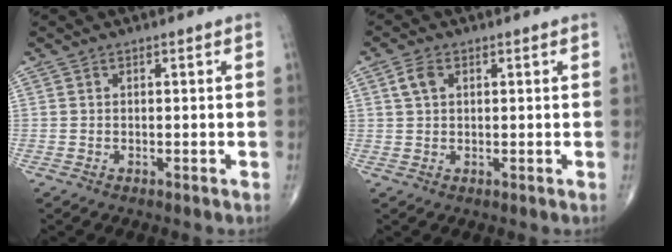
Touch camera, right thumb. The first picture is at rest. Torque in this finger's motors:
{"motor_torque": [-0.08, 0.06, 0.13, -0.08, 0.01]}